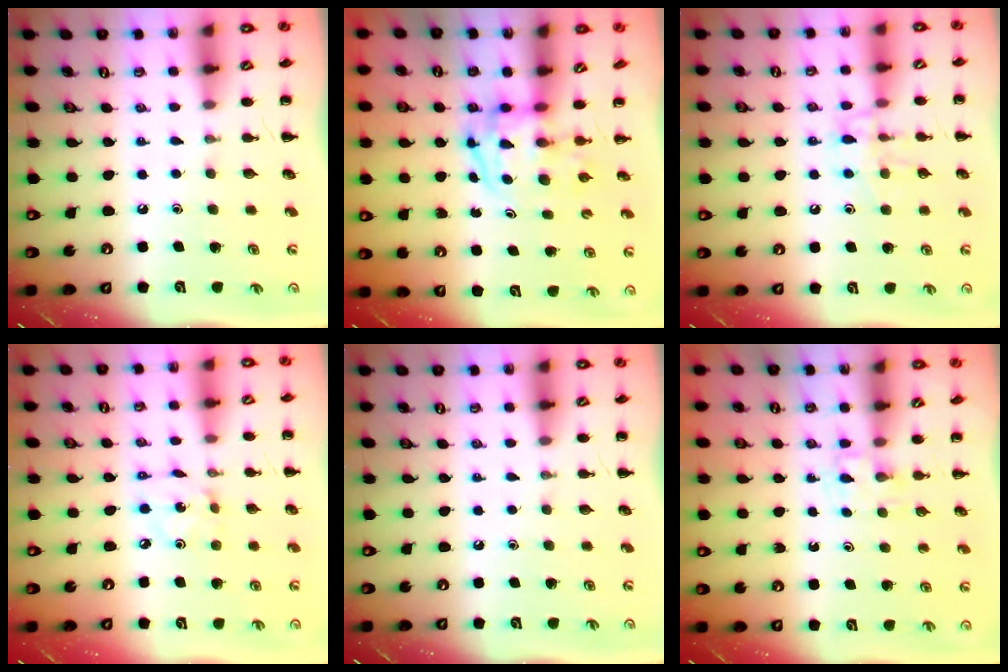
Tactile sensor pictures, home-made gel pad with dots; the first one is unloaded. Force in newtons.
{"total": 3.9, "press": 3.9, "slide": 0.6}
{"total": 10.0, "press": 10.0, "slide": 0.9}
{"total": 2.2, "press": 2.2, "slide": 0.4}
{"total": 0.0}
{"total": 3.4, "press": 3.2, "slide": 1.3}